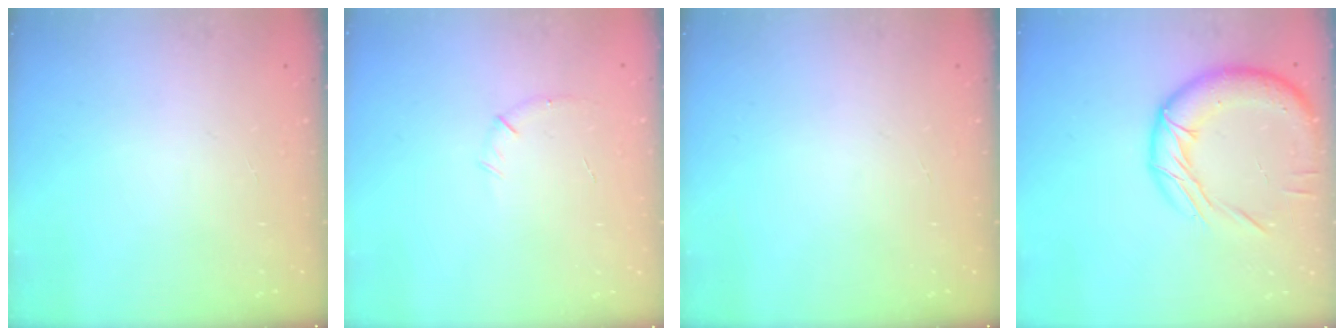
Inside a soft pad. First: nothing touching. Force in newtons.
{"total": 5.3, "press": 5.1, "slide": 1.4}
{"total": 0.0}
{"total": 17.5, "press": 17.4, "slide": 1.5}